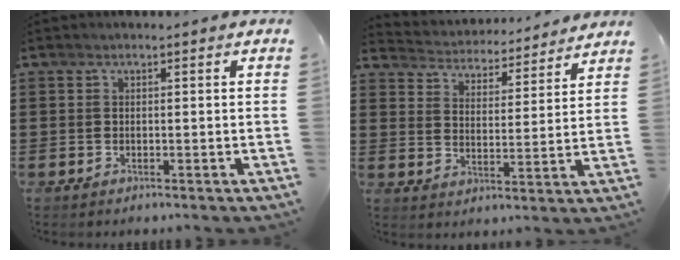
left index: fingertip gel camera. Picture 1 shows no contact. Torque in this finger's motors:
{"motor_torque": [0.28, 0.27, 0.18, 0.05]}